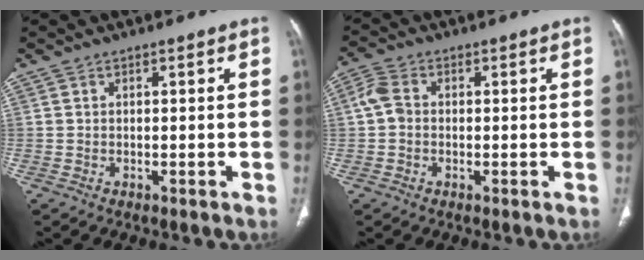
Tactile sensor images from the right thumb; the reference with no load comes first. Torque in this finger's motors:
{"motor_torque": [0.18, -0.16, 0.07, 0.60, 0.04]}